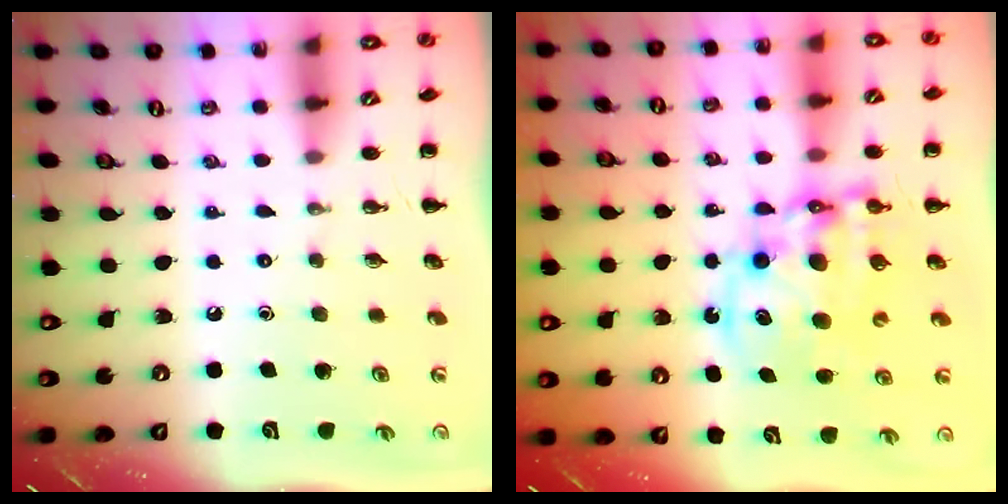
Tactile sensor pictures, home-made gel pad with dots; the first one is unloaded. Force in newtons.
{"total": 13.4, "press": 13.1, "slide": 2.9}